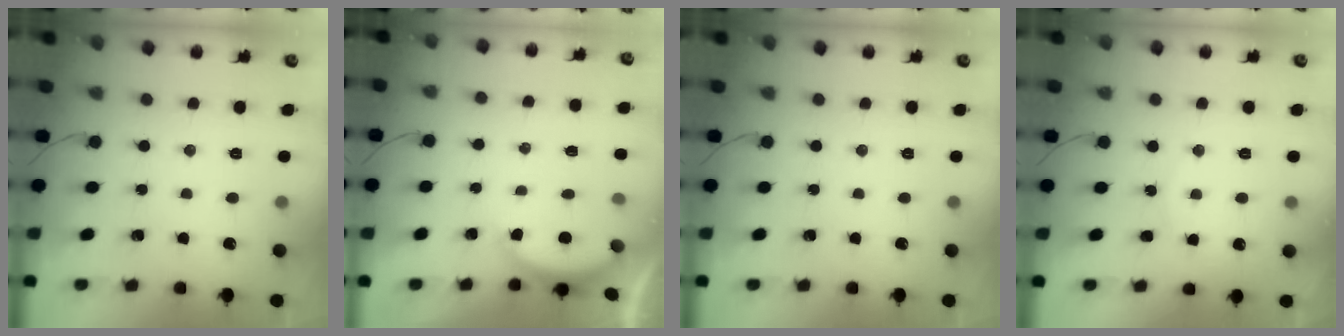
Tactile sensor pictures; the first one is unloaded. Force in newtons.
{"total": 1.3, "press": 1.2, "slide": 0.5}
{"total": 0.0}
{"total": 6.1, "press": 6.1, "slide": 0.4}